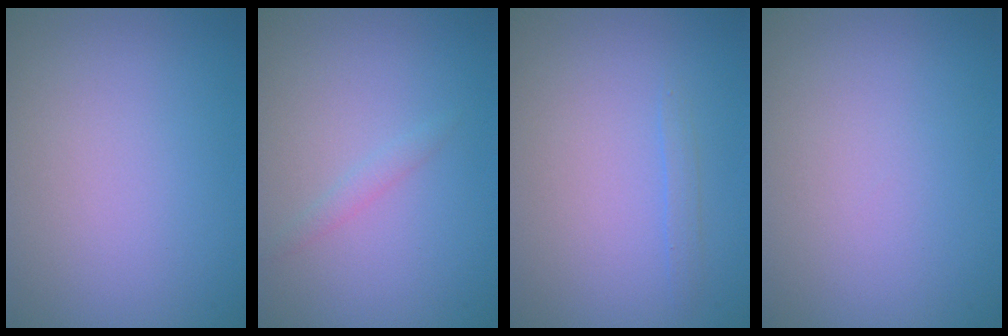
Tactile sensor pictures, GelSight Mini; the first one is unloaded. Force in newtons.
{"total": 0.9, "press": 0.8, "slide": 0.0}
{"total": 0.7, "press": 0.7, "slide": 0.1}
{"total": 0.0}